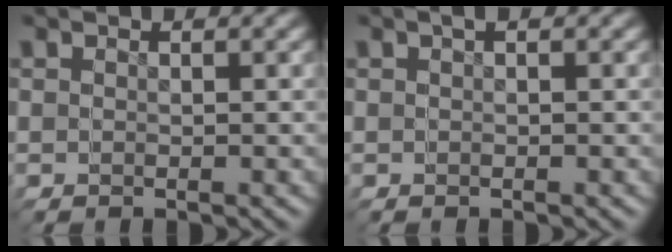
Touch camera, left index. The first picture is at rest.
{"total": 0.6, "force": [-0.1, -0.5, 0.2], "torque": [-0.005, 0.006, -0.003]}